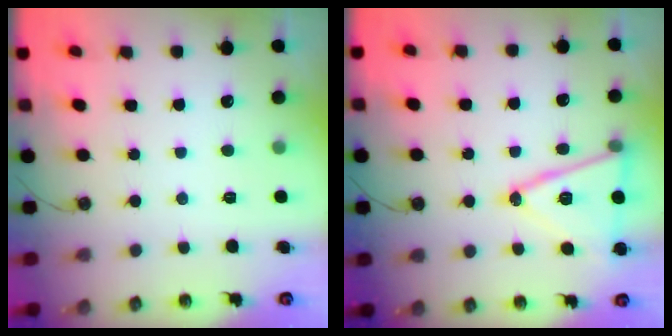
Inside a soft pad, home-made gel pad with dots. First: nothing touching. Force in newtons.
{"total": 15.9, "press": 15.5, "slide": 3.6}